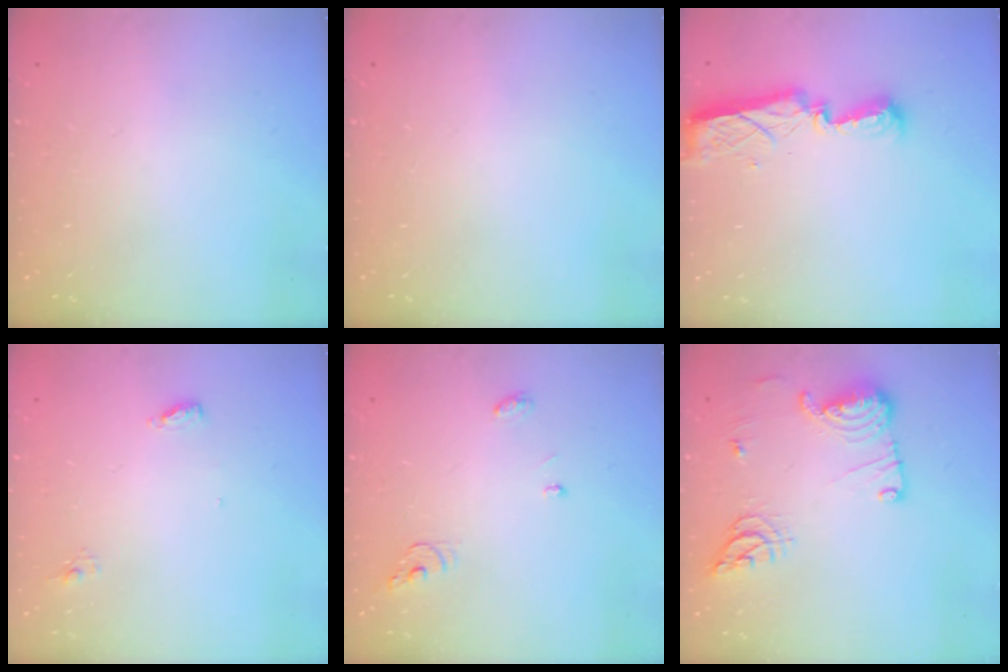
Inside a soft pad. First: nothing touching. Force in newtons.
{"total": 0.0}
{"total": 7.9, "press": 7.9, "slide": 0.9}
{"total": 4.7, "press": 4.5, "slide": 1.1}
{"total": 4.0, "press": 4.0, "slide": 0.4}
{"total": 17.5, "press": 16.1, "slide": 6.9}